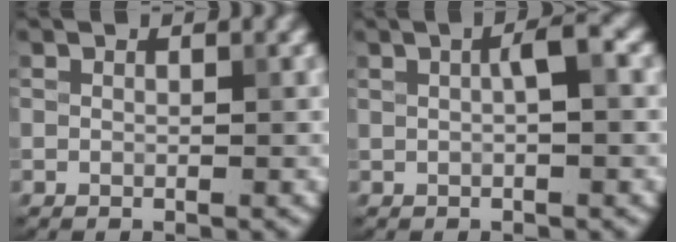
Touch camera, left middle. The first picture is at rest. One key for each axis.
{"total": 2.2, "fx": 0.4, "fy": 0.3, "fz": 2.1, "tx": -0.035, "ty": 0.010, "tz": 0.006}